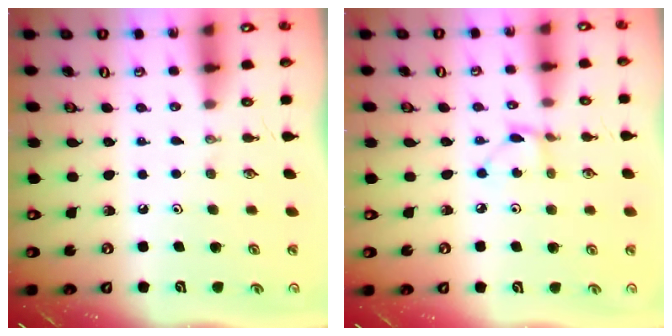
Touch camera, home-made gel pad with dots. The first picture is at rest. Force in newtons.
{"total": 2.7, "press": 2.7, "slide": 0.2}